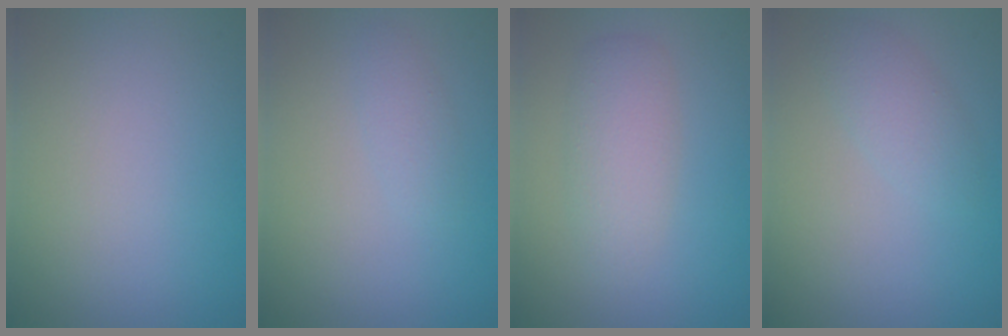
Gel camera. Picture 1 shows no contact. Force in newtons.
{"total": 1.2, "press": 1.2, "slide": 0.0}
{"total": 3.0, "press": 3.0, "slide": 0.1}
{"total": 1.9, "press": 1.9, "slide": 0.1}